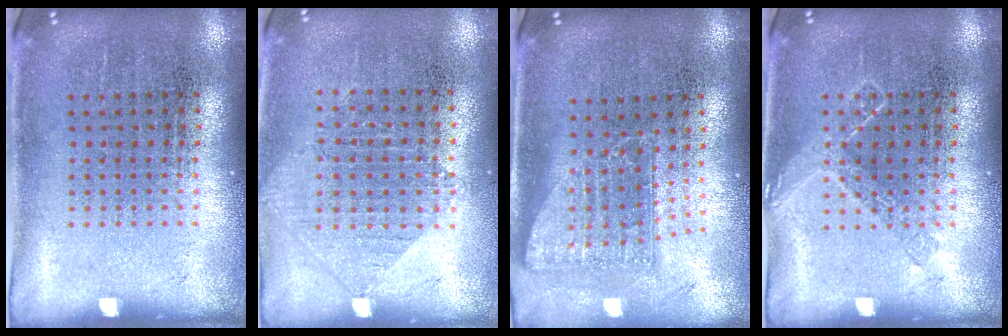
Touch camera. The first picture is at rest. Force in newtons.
{"total": 0.9, "press": 0.9, "slide": 0.2}
{"total": 1.7, "press": 1.2, "slide": 1.1}
{"total": 1.7, "press": 1.7, "slide": 0.3}